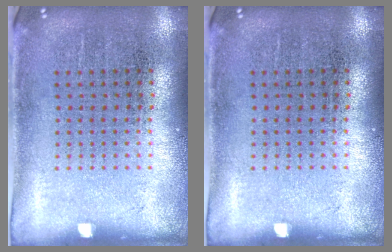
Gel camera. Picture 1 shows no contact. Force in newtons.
{"total": 0.0}